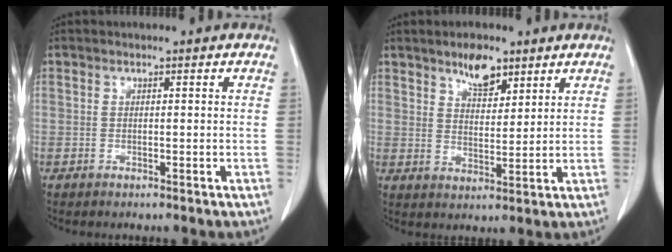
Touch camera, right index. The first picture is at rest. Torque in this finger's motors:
{"motor_torque": [0.37, 0.35, 0.09, 0.05]}